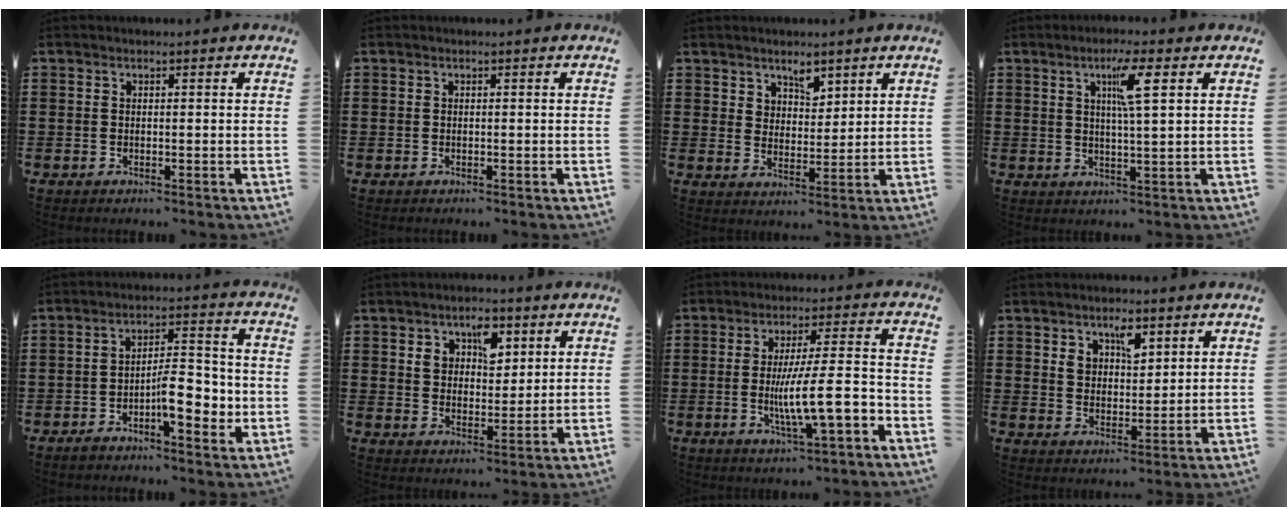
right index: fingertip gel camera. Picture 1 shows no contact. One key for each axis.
{"total": 0.0}
{"total": 4.1, "fx": 3.3, "fy": 2.3, "fz": 0.6, "tx": -0.015, "ty": -0.003, "tz": 0.061}
{"total": 5.9, "fx": 2.5, "fy": 0.3, "fz": 5.4, "tx": -0.095, "ty": -0.002, "tz": 0.032}
{"total": 7.5, "fx": -2.5, "fy": 2.6, "fz": 6.6, "tx": -0.093, "ty": 0.002, "tz": -0.047}
{"total": 5.5, "fx": 2.9, "fy": 3.5, "fz": 3.0, "tx": -0.059, "ty": 0.011, "tz": 0.048}
{"total": 10.9, "fx": -3.3, "fy": 1.7, "fz": 10.2, "tx": -0.173, "ty": -0.007, "tz": -0.059}
{"total": 4.5, "fx": 2.7, "fy": 2.5, "fz": 2.6, "tx": -0.045, "ty": 0.003, "tz": 0.044}